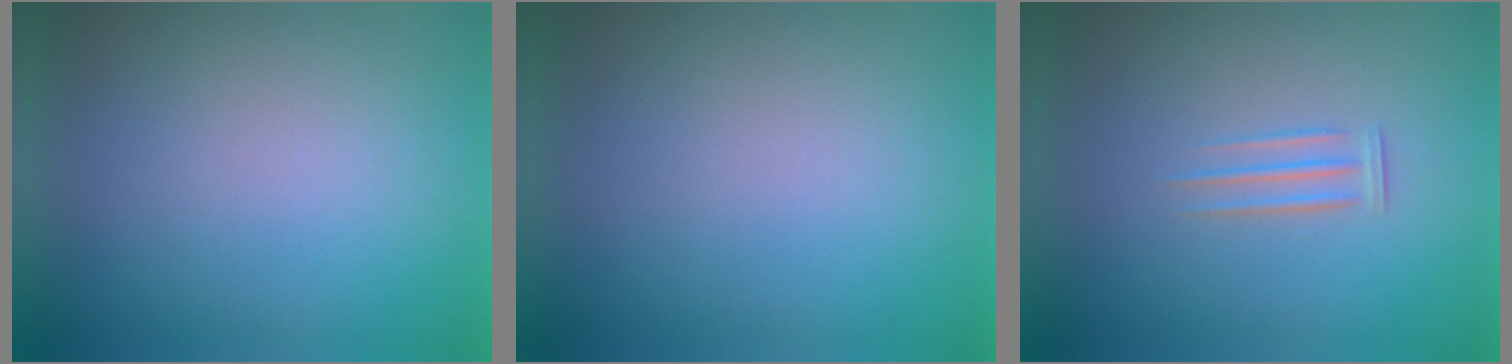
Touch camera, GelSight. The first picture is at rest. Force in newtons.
{"total": 0.0}
{"total": 1.2}